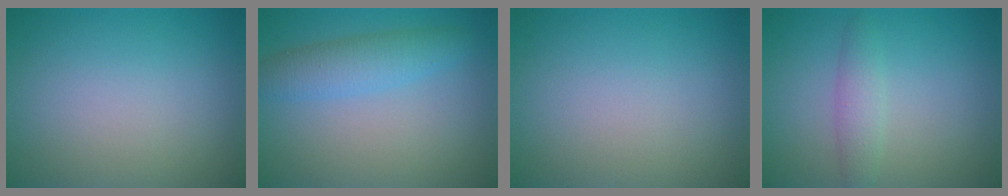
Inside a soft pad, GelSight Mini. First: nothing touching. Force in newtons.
{"total": 3.3, "press": 3.3, "slide": 0.0}
{"total": 0.0}
{"total": 2.0, "press": 2.0, "slide": 0.1}